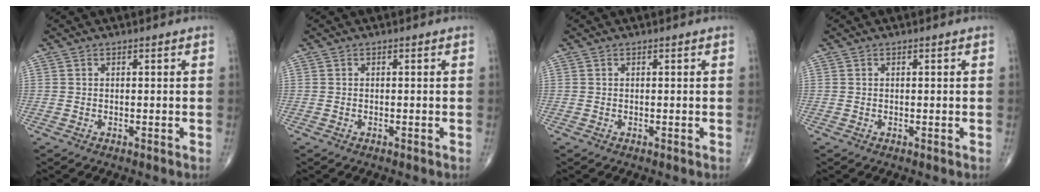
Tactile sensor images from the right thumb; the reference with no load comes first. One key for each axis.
{"total": 0.0}
{"total": 0.0}
{"total": 0.0}